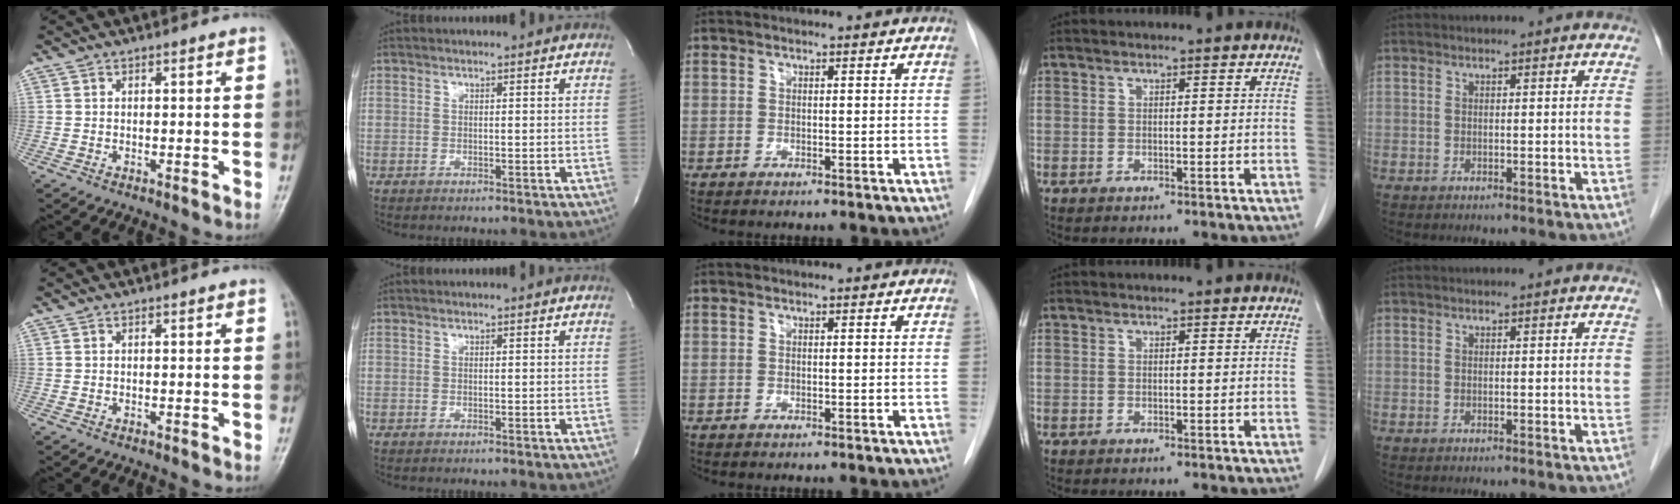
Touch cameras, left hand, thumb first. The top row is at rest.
{}